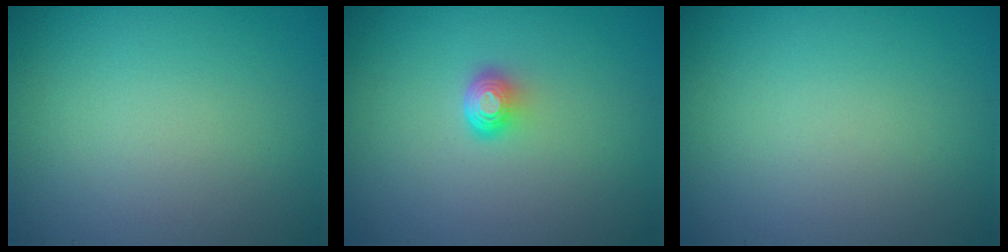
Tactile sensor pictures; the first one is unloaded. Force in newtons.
{"total": 1.9, "press": 1.3, "slide": 1.4}
{"total": 0.0}